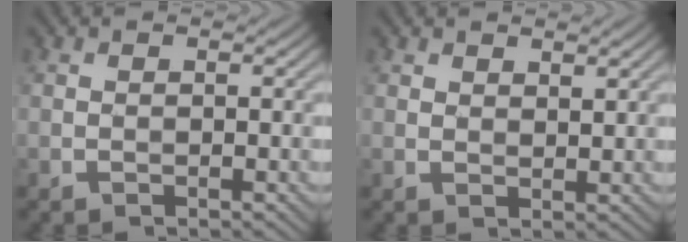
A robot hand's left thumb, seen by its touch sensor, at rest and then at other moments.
{"total": 2.5, "force": [1.9, 1.1, 1.3], "torque": [-0.019, -0.001, 0.039]}